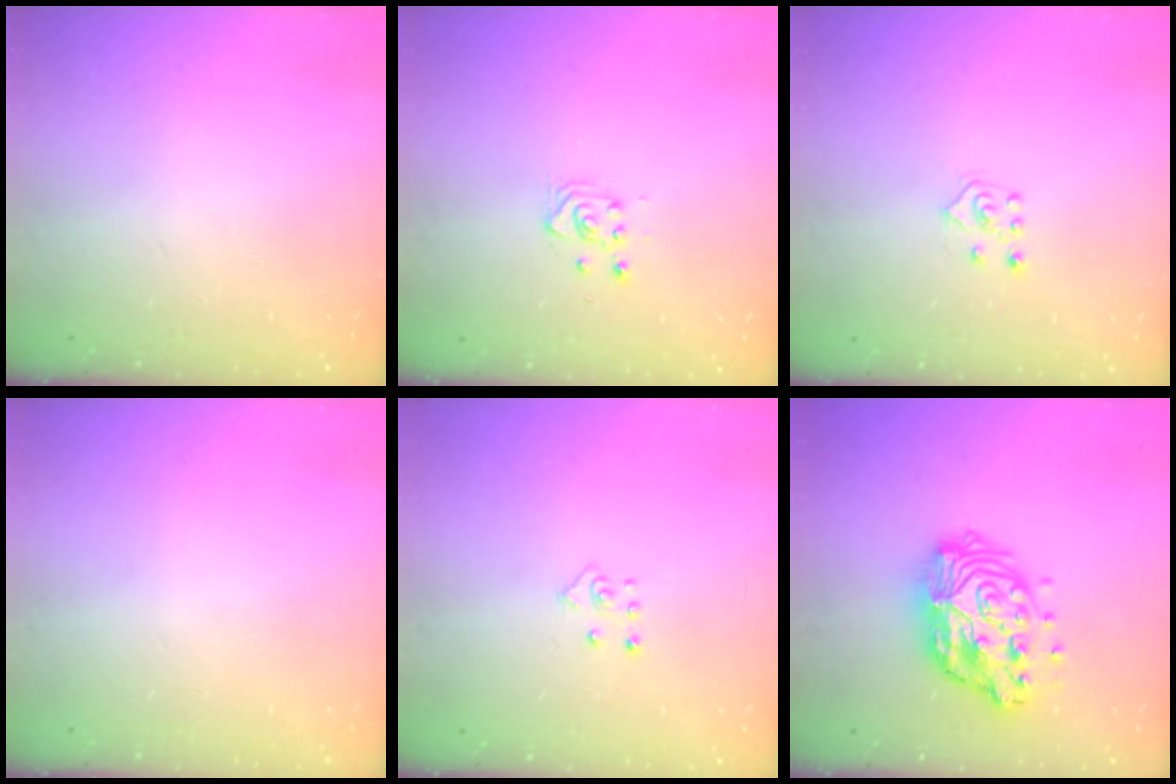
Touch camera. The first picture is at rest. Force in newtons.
{"total": 2.8, "press": 2.7, "slide": 0.7}
{"total": 5.0, "press": 4.9, "slide": 0.8}
{"total": 0.0}
{"total": 3.9, "press": 3.8, "slide": 0.3}
{"total": 15.5, "press": 15.5, "slide": 1.3}